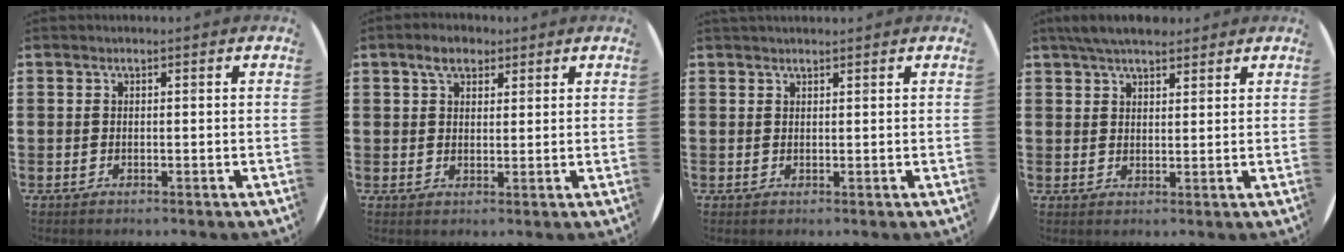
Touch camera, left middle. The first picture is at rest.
{"total": 3.6, "force": [2.6, 1.9, 1.6], "torque": [-0.020, 0.004, 0.045]}
{"total": 0.7, "force": [0.7, 0.0, 0.0], "torque": [-0.001, 0.001, 0.013]}
{"total": 4.7, "force": [4.1, 1.4, 1.7], "torque": [-0.036, -0.007, 0.076]}